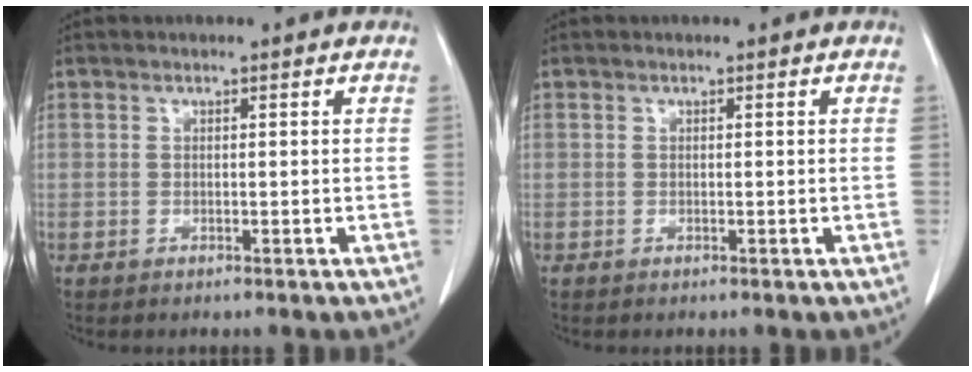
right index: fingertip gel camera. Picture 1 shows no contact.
{"total": 0.0}